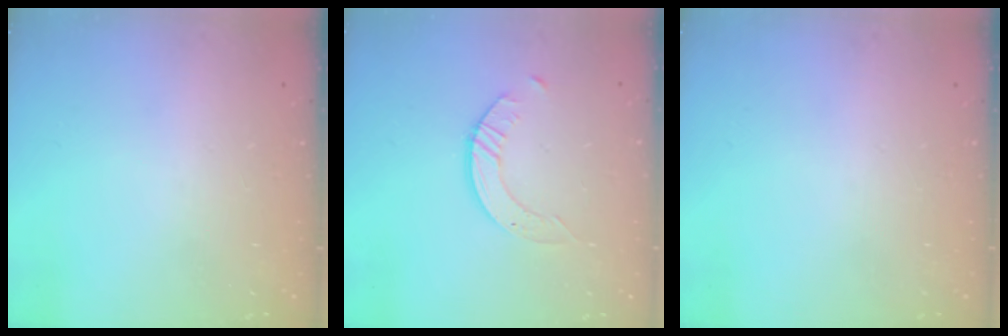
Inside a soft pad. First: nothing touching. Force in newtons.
{"total": 2.5, "press": 2.5, "slide": 0.3}
{"total": 0.0}